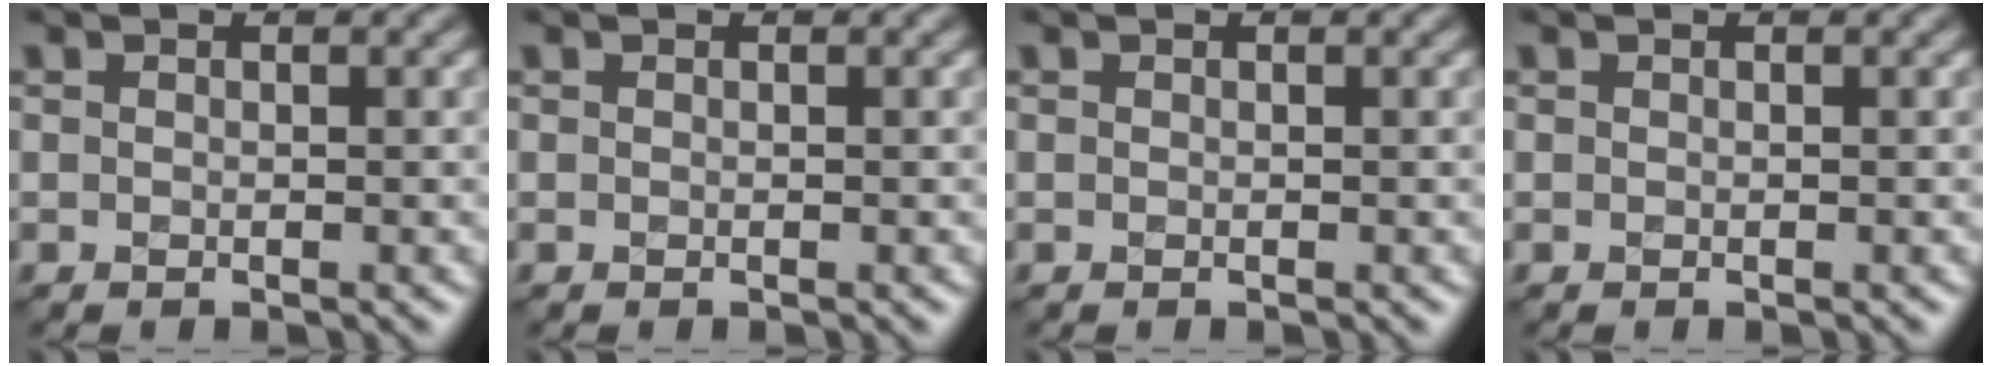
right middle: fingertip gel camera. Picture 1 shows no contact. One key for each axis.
{"total": 0.0}
{"total": 0.0}
{"total": 0.0}